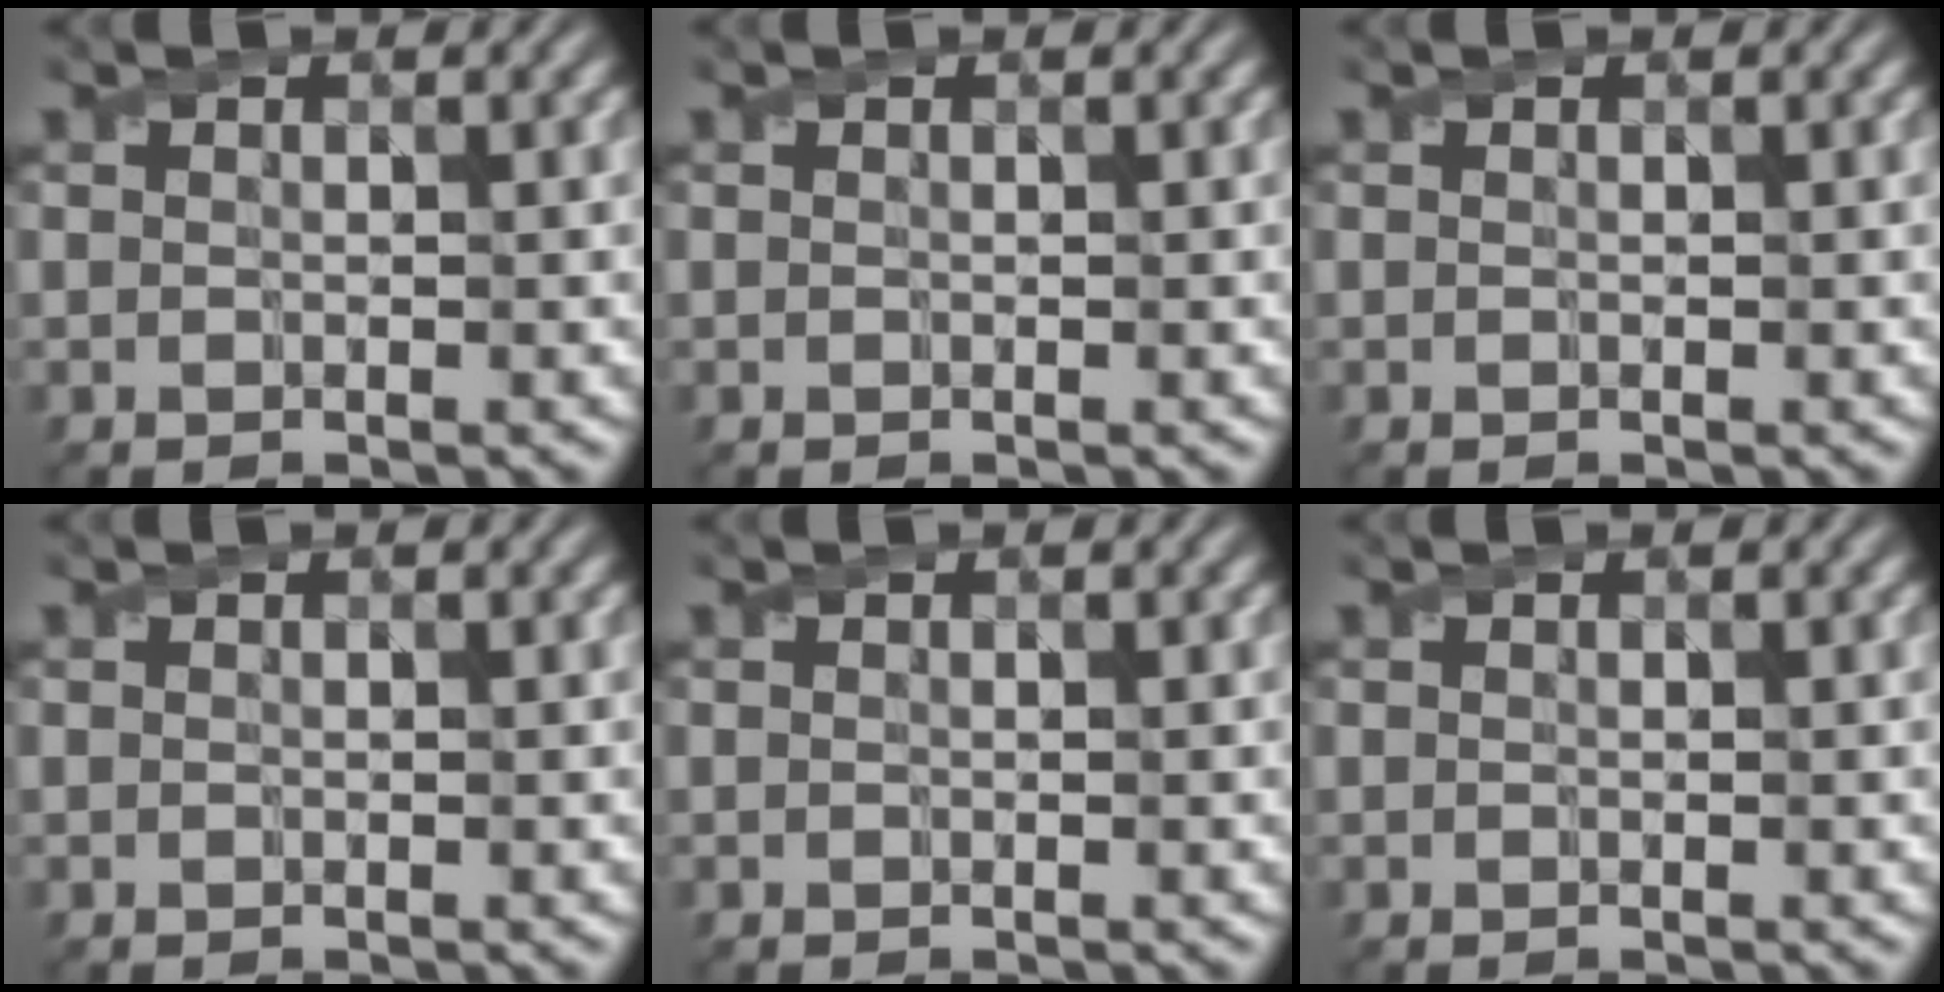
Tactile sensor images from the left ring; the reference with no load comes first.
{"total": 0.0}
{"total": 0.0}
{"total": 0.0}
{"total": 0.0}
{"total": 0.0}